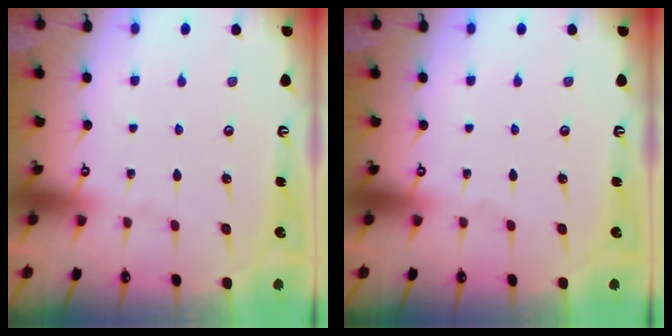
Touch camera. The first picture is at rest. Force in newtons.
{"total": 0.0}